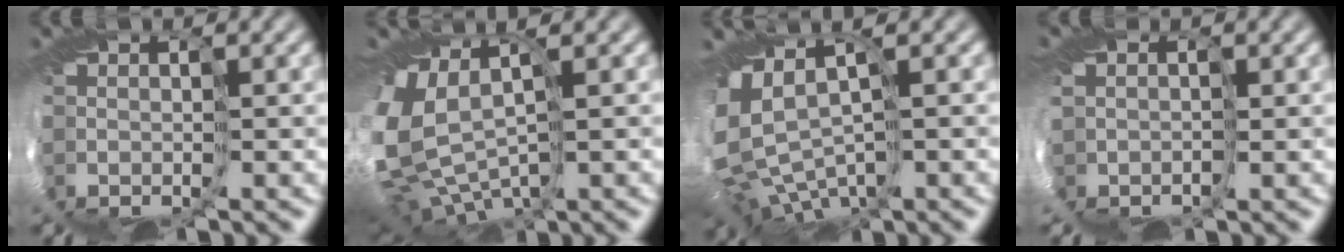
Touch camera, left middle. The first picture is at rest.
{"total": 8.9, "force": [1.2, 5.8, 6.6], "torque": [-0.166, -0.014, 0.063]}
{"total": 6.7, "force": [-0.3, 4.9, 4.5], "torque": [-0.103, -0.004, 0.023]}
{"total": 5.2, "force": [-0.3, 4.9, 1.9], "torque": [-0.058, -0.023, 0.014]}